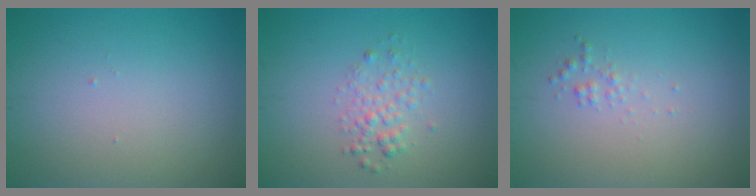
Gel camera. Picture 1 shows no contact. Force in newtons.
{"total": 1.9, "press": 1.9, "slide": 0.1}
{"total": 0.7, "press": 0.7, "slide": 0.0}